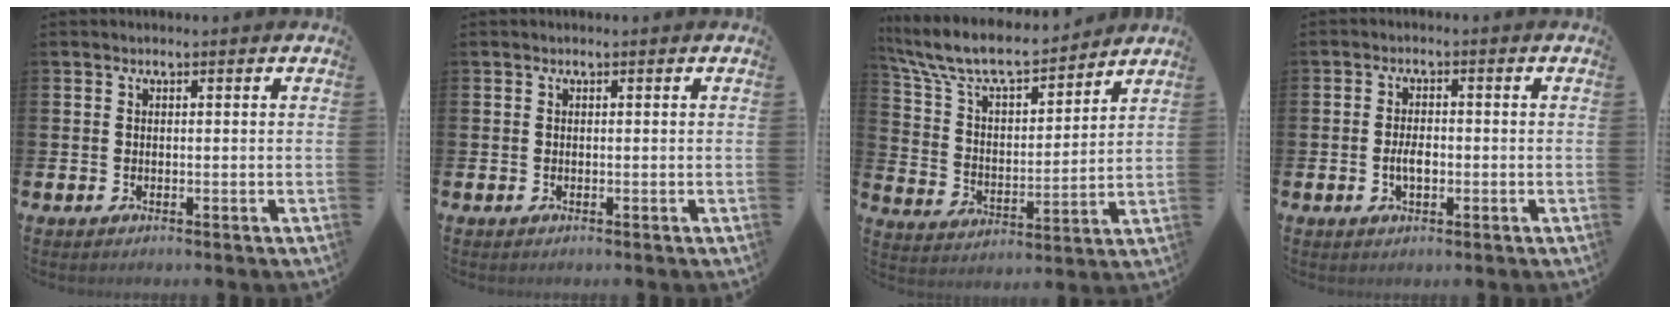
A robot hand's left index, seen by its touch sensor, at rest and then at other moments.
{"total": 0.0}
{"total": 9.4, "force": [8.5, 2.4, 3.3], "torque": [-0.110, -0.055, 0.149]}
{"total": 2.9, "force": [-0.5, 1.5, 2.4], "torque": [-0.035, 0.000, -0.012]}